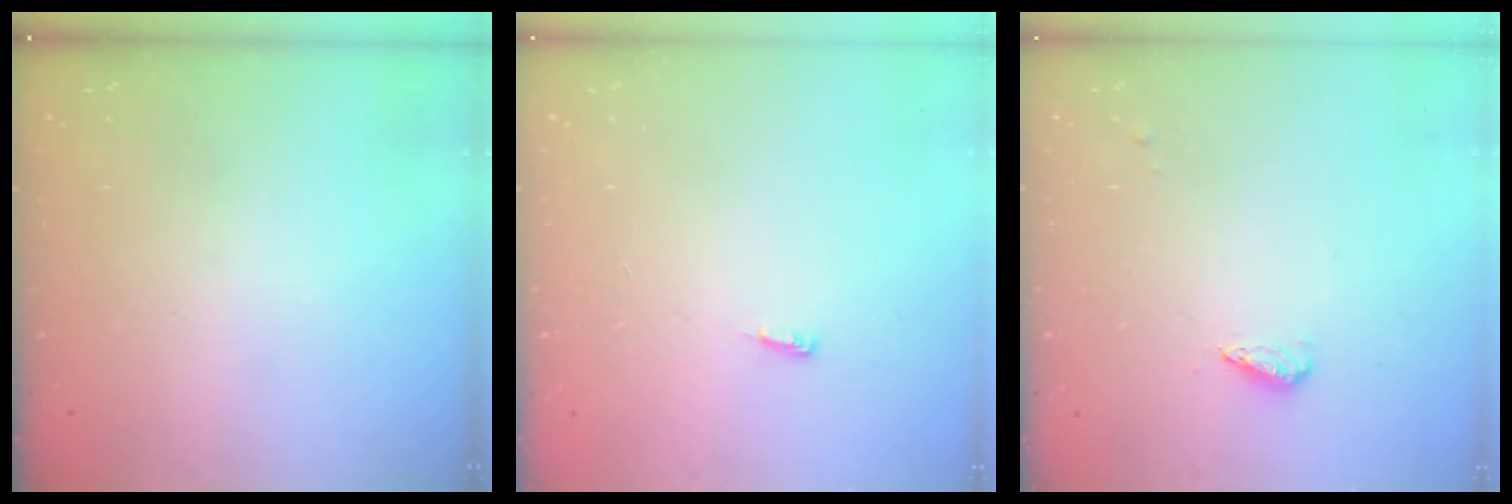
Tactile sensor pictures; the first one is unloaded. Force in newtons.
{"total": 3.3, "press": 3.3, "slide": 0.8}
{"total": 3.9, "press": 3.8, "slide": 0.4}